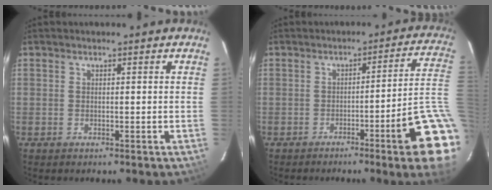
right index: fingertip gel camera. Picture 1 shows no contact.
{"total": 12.8, "force": [-5.0, -0.4, 11.8], "torque": [-0.112, 0.007, -0.060]}